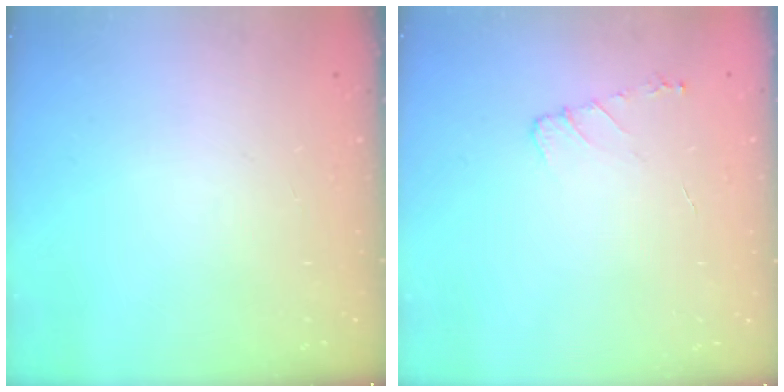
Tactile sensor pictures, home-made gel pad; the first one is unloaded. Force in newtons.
{"total": 5.4, "press": 5.3, "slide": 0.6}